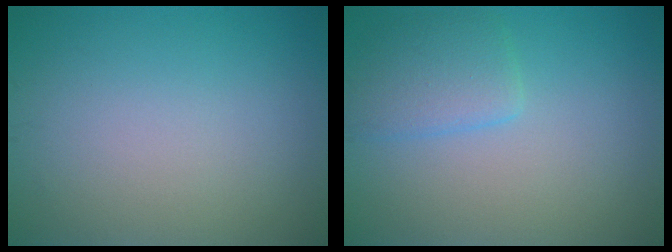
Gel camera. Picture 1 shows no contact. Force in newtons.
{"total": 2.8, "press": 2.8, "slide": 0.3}